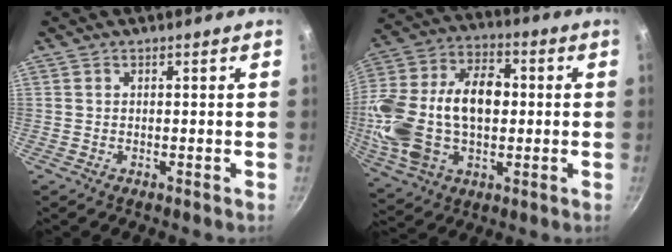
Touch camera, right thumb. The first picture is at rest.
{"total": 23.1, "force": [-0.3, 14.7, 17.8], "torque": [-0.324, 0.033, -0.003]}